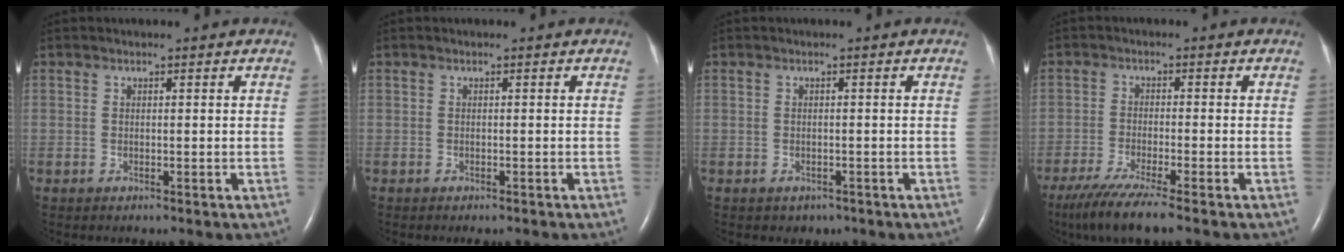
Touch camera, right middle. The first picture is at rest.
{"total": 0.9, "force": [-0.8, 0.2, 0.4], "torque": [-0.010, -0.003, -0.008]}
{"total": 1.5, "force": [-0.9, 1.1, 0.3], "torque": [-0.008, 0.002, -0.005]}
{"total": 7.9, "force": [-6.1, -0.6, 5.0], "torque": [-0.090, -0.027, -0.105]}